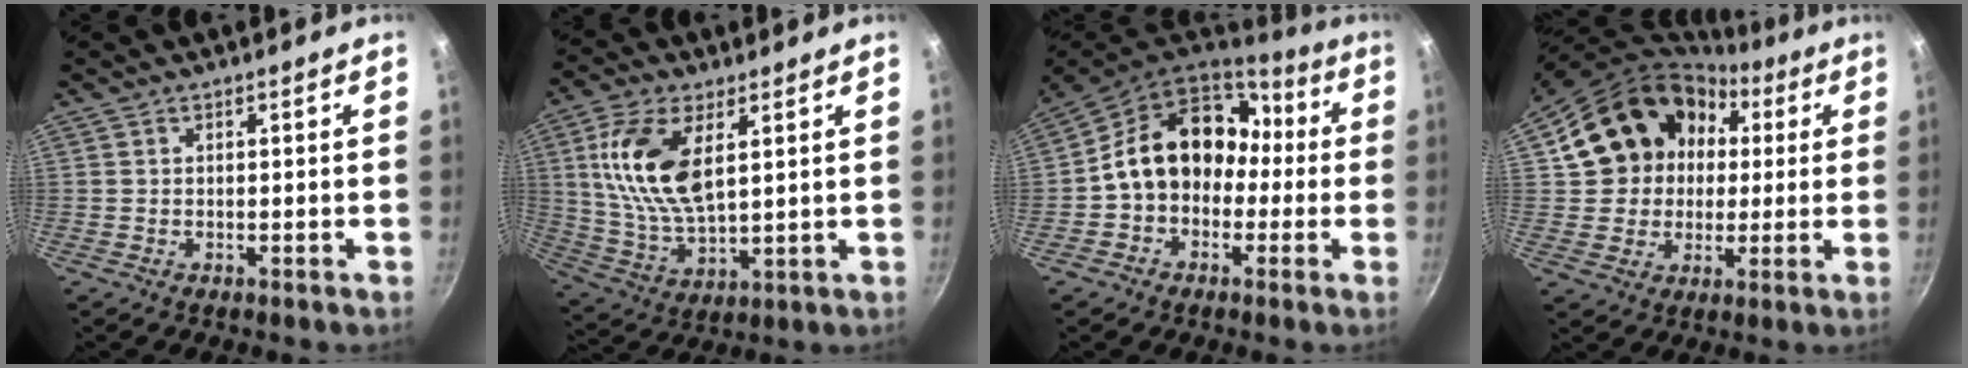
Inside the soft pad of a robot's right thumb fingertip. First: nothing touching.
{"total": 14.6, "force": [4.2, 7.2, 12.0], "torque": [-0.229, -0.016, 0.088]}
{"total": 16.4, "force": [0.1, 13.1, 9.9], "torque": [-0.115, 0.061, -0.008]}
{"total": 18.5, "force": [3.8, 16.0, 8.4], "torque": [-0.127, 0.040, 0.064]}